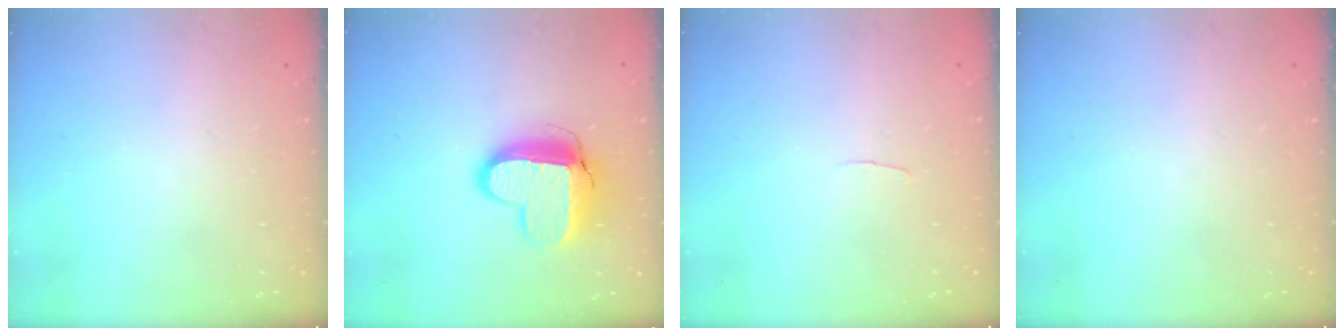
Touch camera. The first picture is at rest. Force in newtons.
{"total": 13.3, "press": 13.3, "slide": 1.0}
{"total": 2.0, "press": 2.0, "slide": 0.2}
{"total": 0.0}